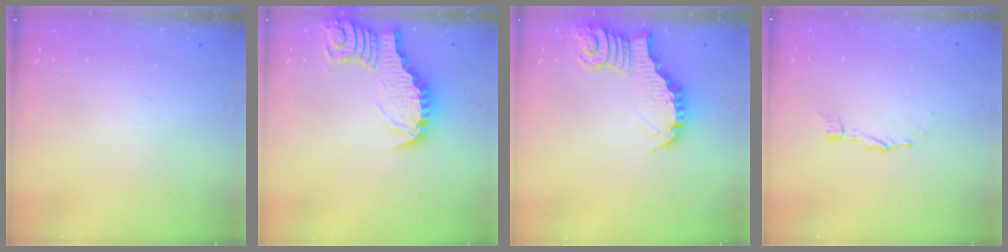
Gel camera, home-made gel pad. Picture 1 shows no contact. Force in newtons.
{"total": 2.9, "press": 2.9, "slide": 0.3}
{"total": 3.7, "press": 3.7, "slide": 0.1}
{"total": 2.6, "press": 2.6, "slide": 0.2}